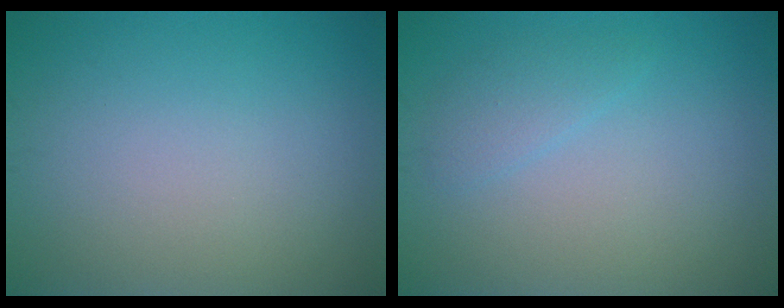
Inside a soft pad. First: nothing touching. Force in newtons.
{"total": 1.5, "press": 1.5, "slide": 0.1}